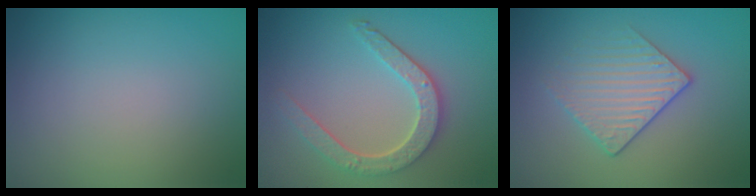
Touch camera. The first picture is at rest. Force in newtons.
{"total": 4.1, "press": 3.4, "slide": 2.3}
{"total": 2.9, "press": 2.6, "slide": 1.2}